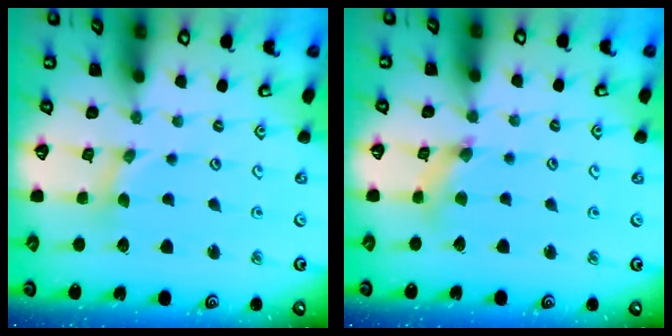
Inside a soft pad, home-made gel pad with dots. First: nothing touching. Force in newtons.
{"total": 2.0, "press": 2.0, "slide": 0.3}